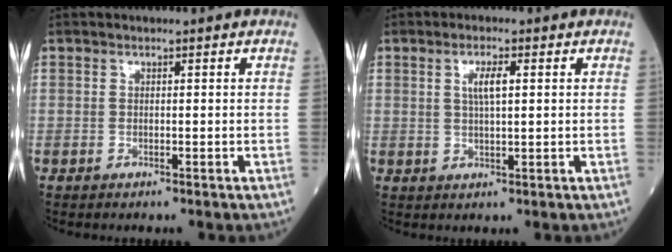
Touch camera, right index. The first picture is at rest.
{"total": 3.4, "force": [1.0, 0.7, 3.2], "torque": [-0.061, 0.004, 0.019]}